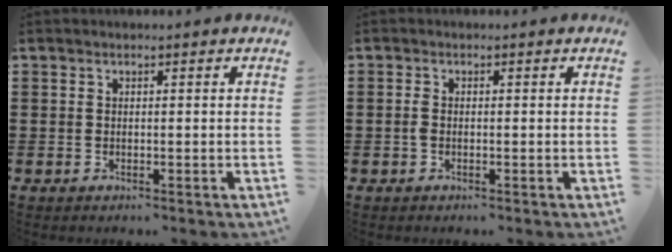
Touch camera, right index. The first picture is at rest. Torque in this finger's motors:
{"motor_torque": [0.47, -0.02, 0.17, 0.05]}